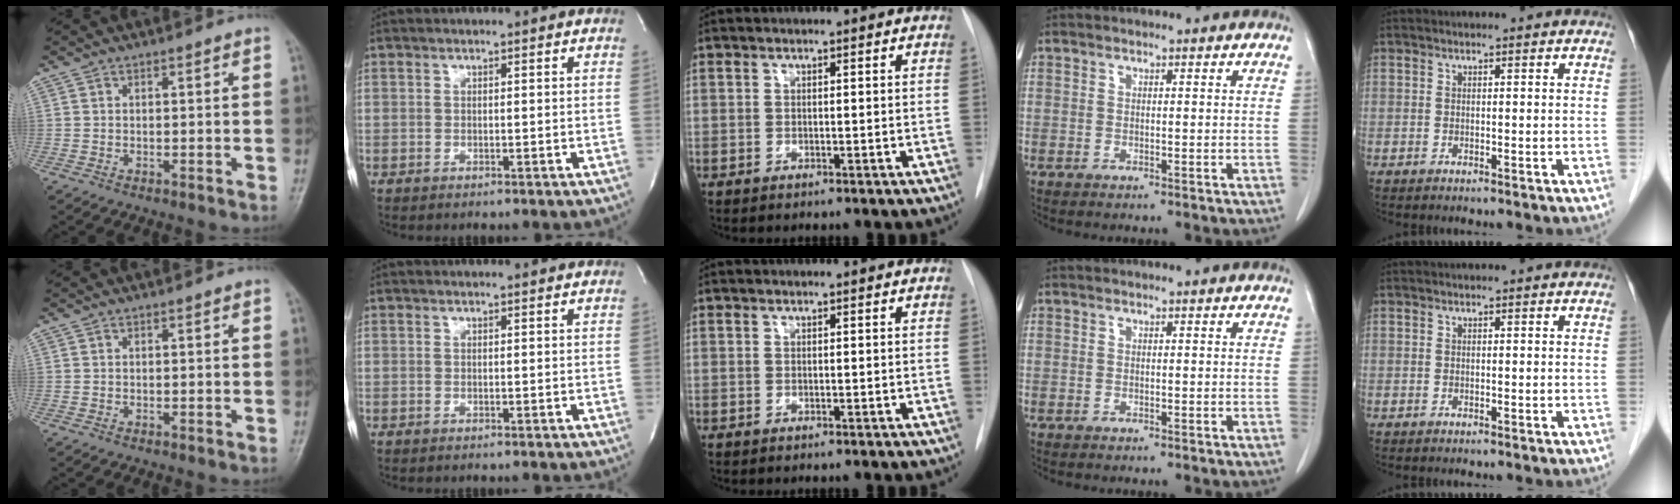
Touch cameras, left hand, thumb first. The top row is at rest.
{}